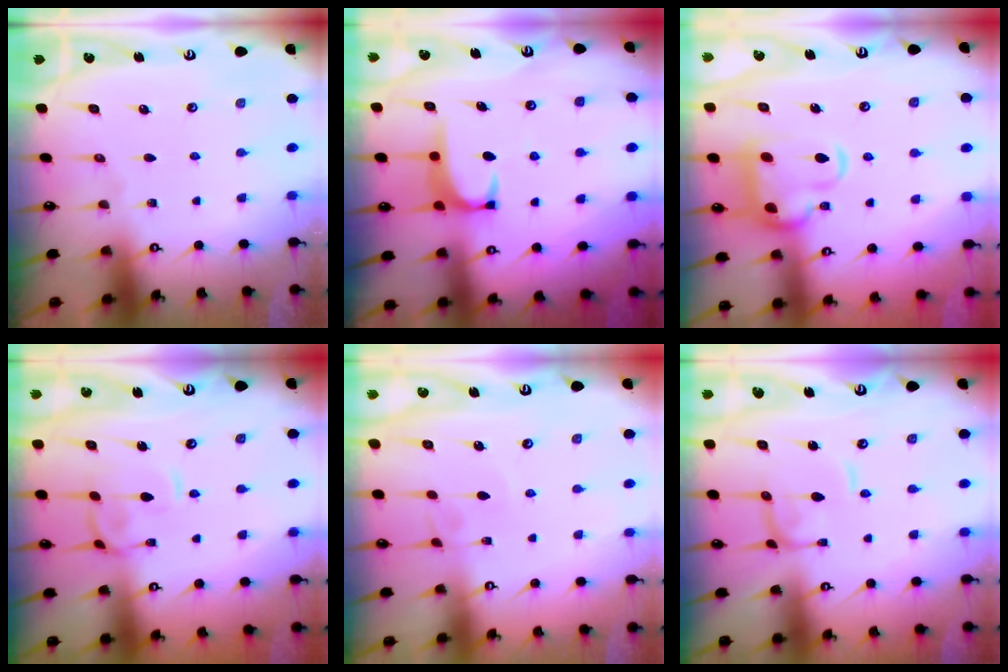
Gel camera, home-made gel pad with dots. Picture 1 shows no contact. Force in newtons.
{"total": 2.0, "press": 2.0, "slide": 0.6}
{"total": 5.9, "press": 5.8, "slide": 1.4}
{"total": 1.4, "press": 1.2, "slide": 0.7}
{"total": 2.7, "press": 2.7, "slide": 0.4}
{"total": 0.9, "press": 0.8, "slide": 0.3}